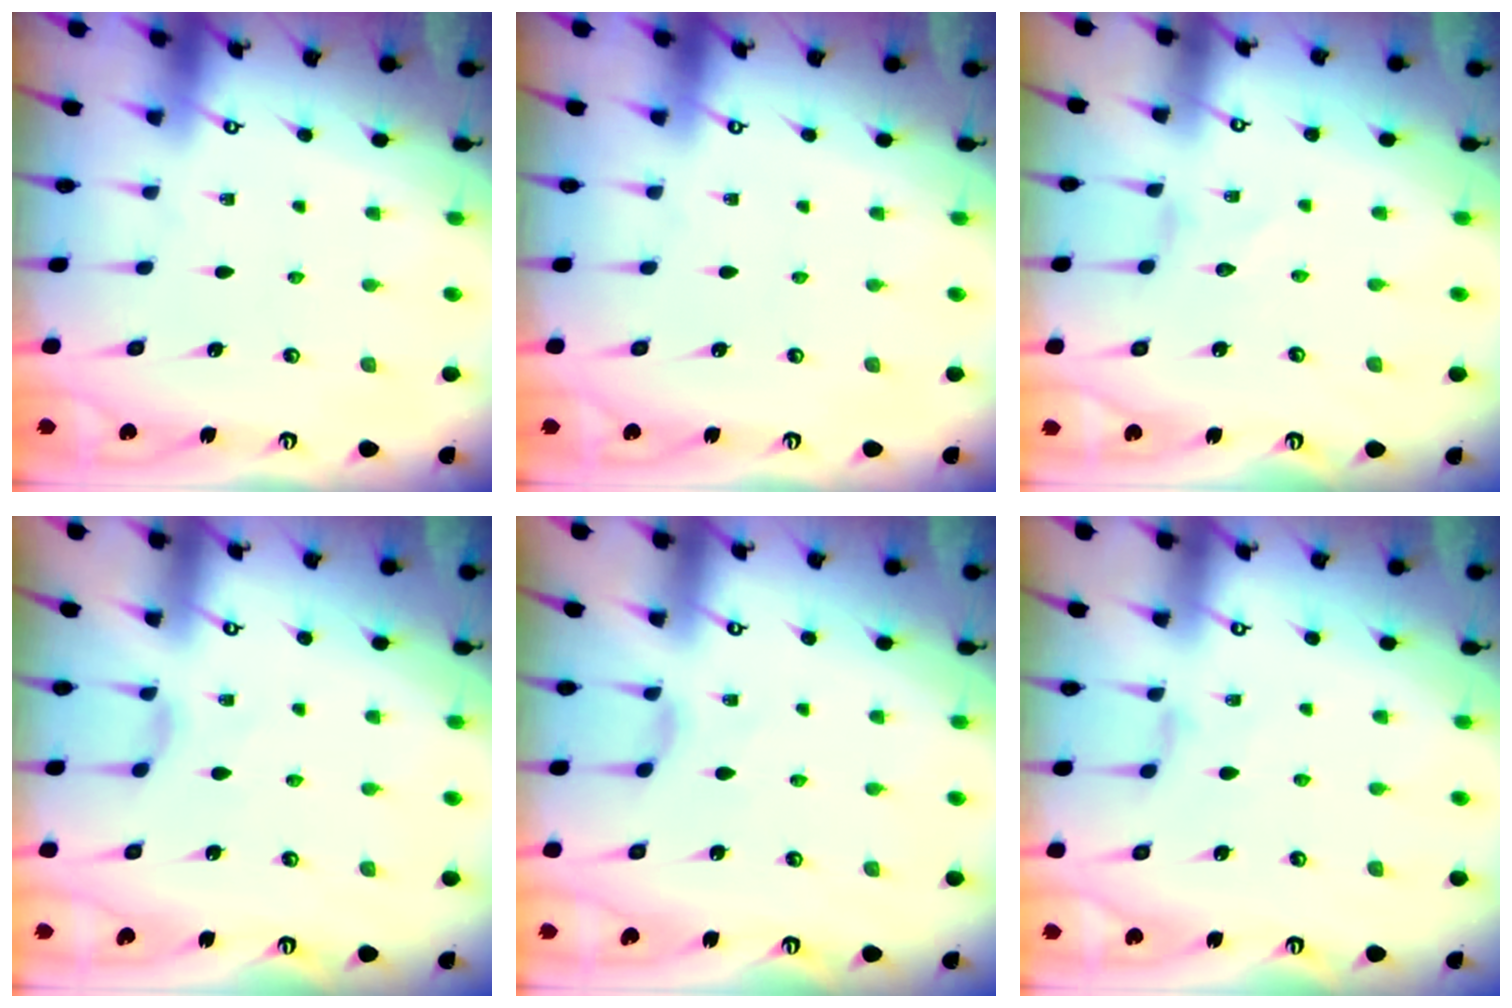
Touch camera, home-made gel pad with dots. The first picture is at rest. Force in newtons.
{"total": 0.0}
{"total": 0.0}
{"total": 2.1, "press": 2.0, "slide": 0.5}
{"total": 2.1, "press": 2.0, "slide": 0.5}
{"total": 2.2, "press": 2.2, "slide": 0.5}